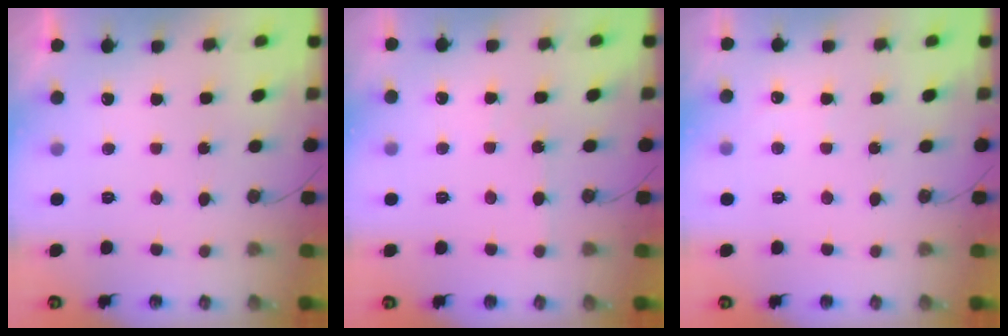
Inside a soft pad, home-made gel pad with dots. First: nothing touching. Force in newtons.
{"total": 2.1, "press": 2.0, "slide": 0.3}
{"total": 2.8, "press": 2.8, "slide": 0.4}